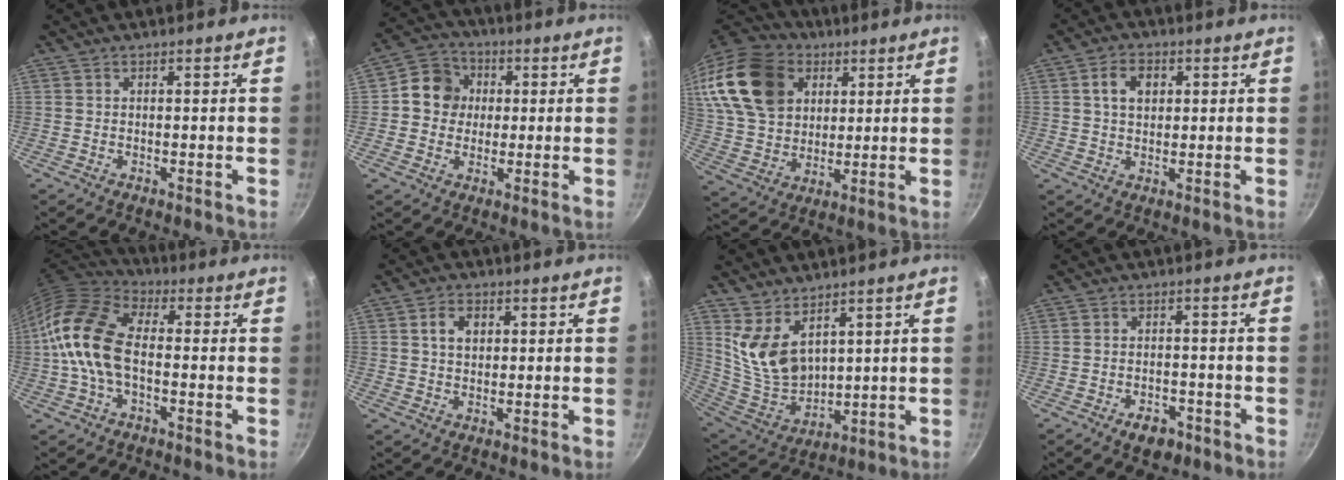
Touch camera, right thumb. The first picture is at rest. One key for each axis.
{"total": 7.4, "fx": 0.9, "fy": 6.7, "fz": 3.1, "tx": -0.019, "ty": 0.011, "tz": -0.003}
{"total": 23.5, "fx": 9.4, "fy": 17.1, "fz": 13.1, "tx": -0.248, "ty": 0.000, "tz": 0.179}
{"total": 5.6, "fx": 1.5, "fy": 4.0, "fz": 3.7, "tx": -0.045, "ty": 0.004, "tz": 0.025}
{"total": 14.0, "fx": -1.3, "fy": 8.3, "fz": 11.2, "tx": -0.206, "ty": 0.037, "tz": -0.044}
{"total": 4.2, "fx": 1.1, "fy": 3.0, "fz": 2.8, "tx": -0.032, "ty": 0.002, "tz": 0.019}
{"total": 10.7, "fx": 5.9, "fy": 6.0, "fz": 6.7, "tx": -0.110, "ty": -0.067, "tz": 0.135}
{"total": 5.1, "fx": -3.0, "fy": 3.0, "fz": 2.9, "tx": -0.033, "ty": 0.021, "tz": -0.037}